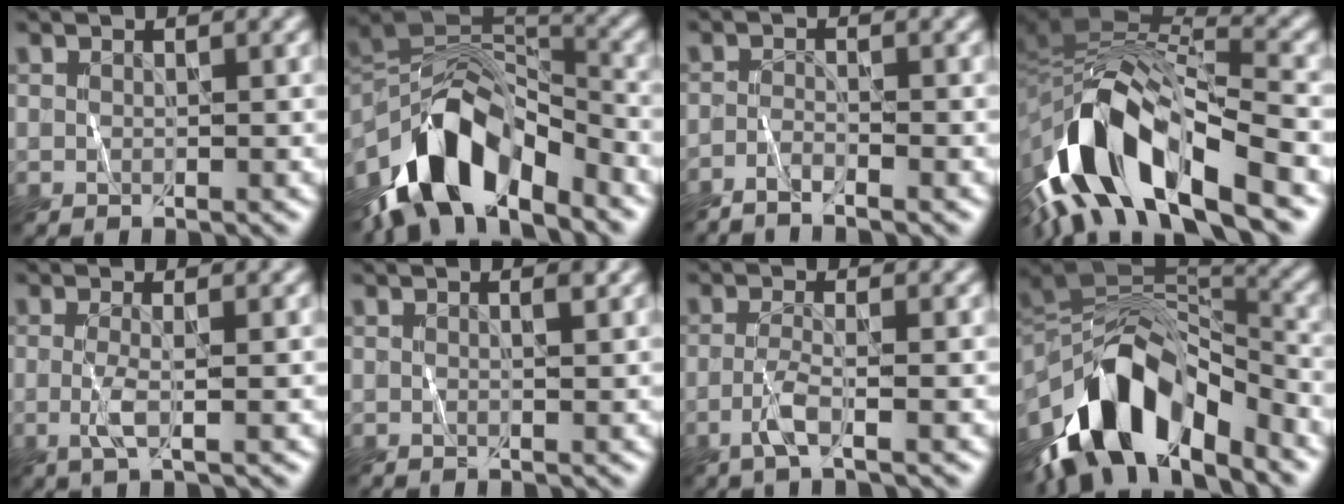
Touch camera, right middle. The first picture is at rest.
{"total": 11.1, "force": [-7.6, 4.8, 6.6], "torque": [-0.111, 0.010, -0.144]}
{"total": 2.2, "force": [-1.9, 0.1, 1.1], "torque": [-0.027, 0.002, -0.043]}
{"total": 14.2, "force": [-7.6, 6.4, 10.2], "torque": [-0.194, 0.013, -0.133]}
{"total": 1.7, "force": [-0.3, 0.3, 1.6], "torque": [-0.042, -0.004, -0.006]}
{"total": 0.6, "force": [0.2, 0.0, 0.6], "torque": [-0.004, 0.001, 0.001]}
{"total": 2.1, "force": [-1.1, 0.3, 1.8], "torque": [-0.046, 0.003, -0.028]}
{"total": 12.4, "force": [-8.1, 5.5, 7.6], "torque": [-0.125, 0.005, -0.143]}